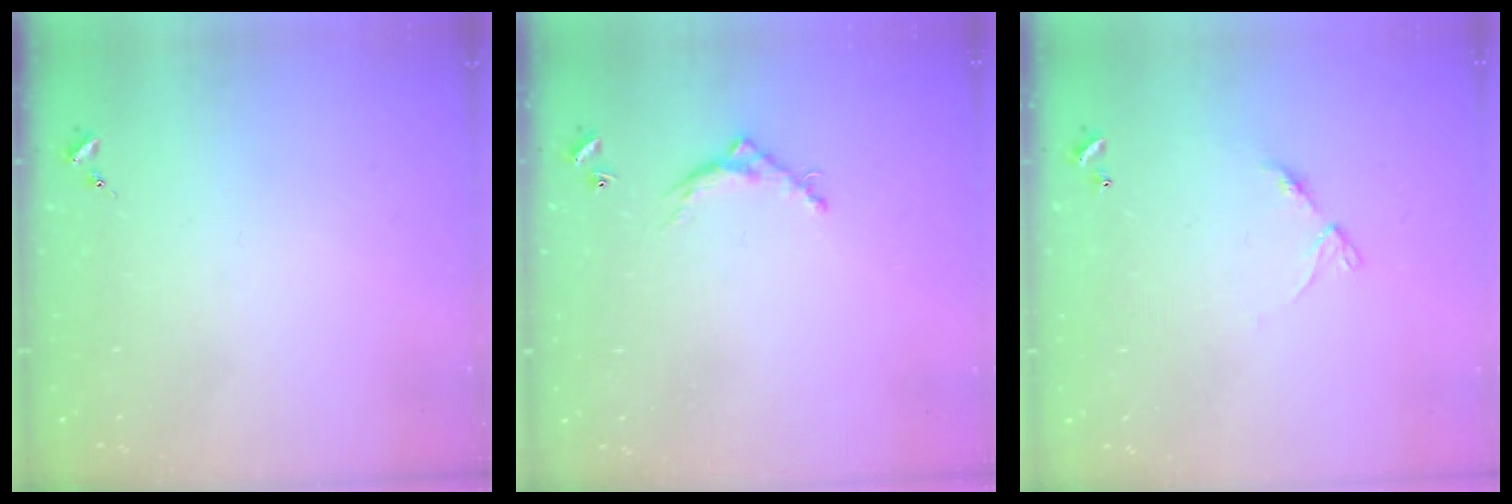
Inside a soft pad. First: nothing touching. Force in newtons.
{"total": 6.0, "press": 6.0, "slide": 0.3}
{"total": 6.4, "press": 6.4, "slide": 0.5}